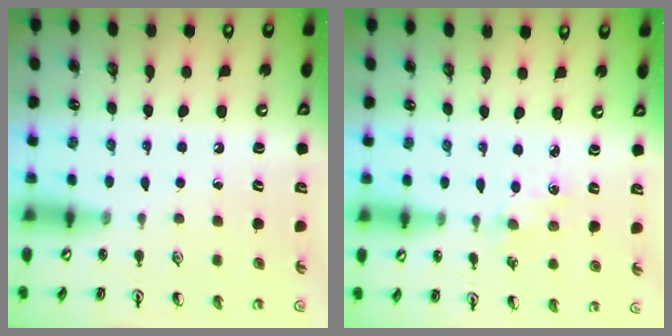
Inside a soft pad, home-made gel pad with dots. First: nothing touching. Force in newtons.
{"total": 1.1, "press": 1.1, "slide": 0.2}